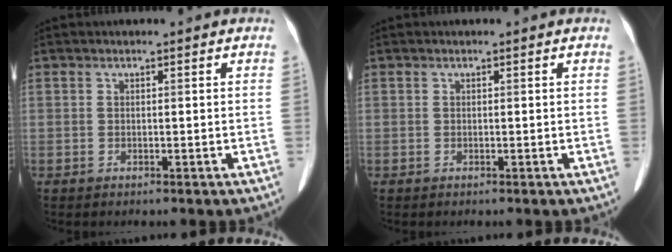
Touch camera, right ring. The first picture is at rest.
{"total": 0.0}